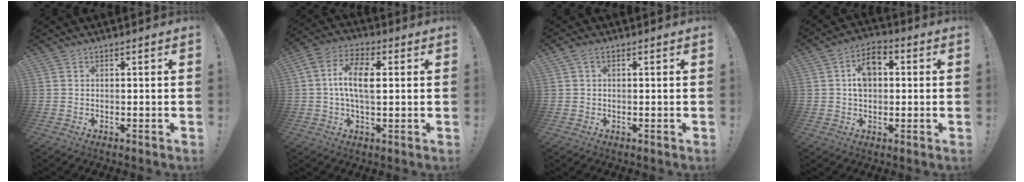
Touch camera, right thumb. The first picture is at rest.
{"total": 10.7, "force": [0.9, 5.7, 9.0], "torque": [-0.174, 0.007, 0.015]}
{"total": 1.9, "force": [0.5, 1.1, 1.4], "torque": [-0.026, 0.002, 0.008]}
{"total": 8.4, "force": [1.2, 5.9, 5.8], "torque": [-0.084, 0.012, 0.023]}